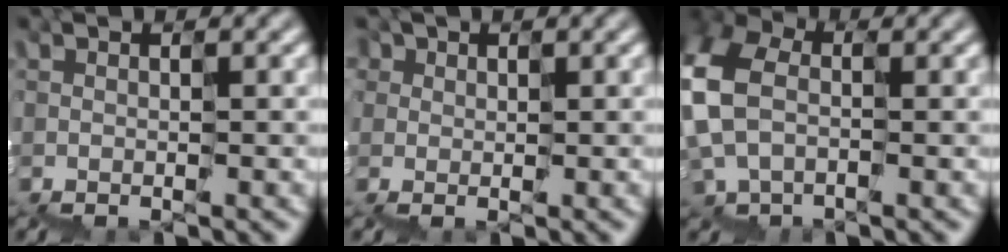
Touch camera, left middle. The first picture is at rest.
{"total": 4.2, "force": [0.0, 3.9, 1.4], "torque": [-0.008, 0.000, 0.001]}
{"total": 5.2, "force": [0.6, 4.4, 2.7], "torque": [-0.094, 0.022, 0.008]}